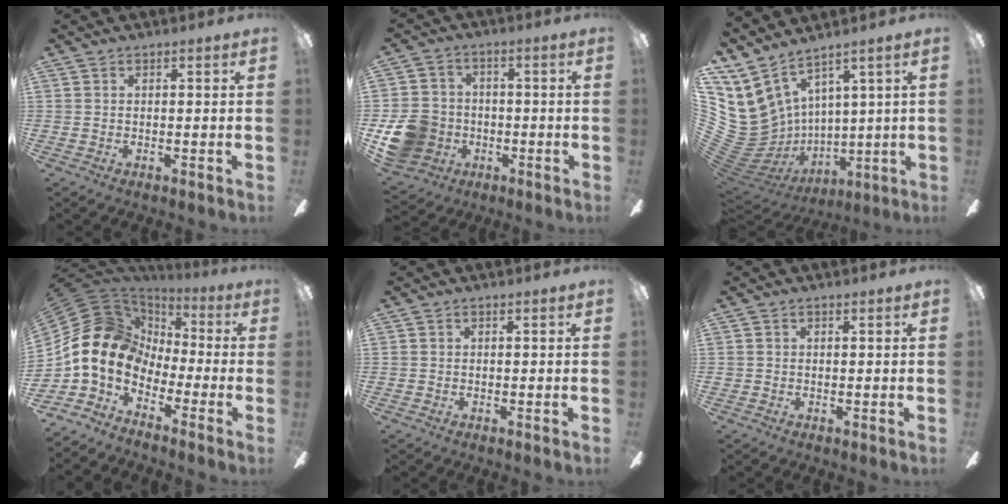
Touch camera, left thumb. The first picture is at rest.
{"total": 12.0, "force": [-3.6, 10.5, 4.6], "torque": [-0.104, 0.031, -0.060]}
{"total": 9.5, "force": [3.4, 7.9, 4.1], "torque": [-0.146, -0.063, 0.072]}
{"total": 14.8, "force": [-1.6, 11.9, 8.6], "torque": [-0.206, 0.001, -0.030]}
{"total": 0.0}
{"total": 0.5, "force": [-0.1, 0.5, -0.1], "torque": [0.003, 0.004, -0.003]}